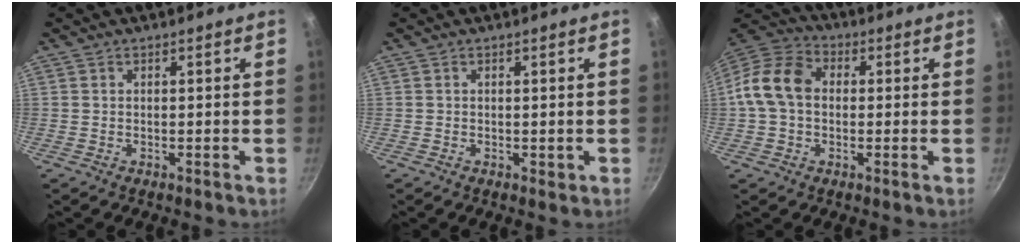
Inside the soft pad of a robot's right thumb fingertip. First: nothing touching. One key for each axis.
{"total": 0.6, "fx": 0.1, "fy": 0.5, "fz": 0.3, "tx": -0.001, "ty": -0.001, "tz": 0.001}
{"total": 11.5, "fx": 0.4, "fy": 8.7, "fz": 7.5, "tx": -0.119, "ty": 0.029, "tz": -0.013}